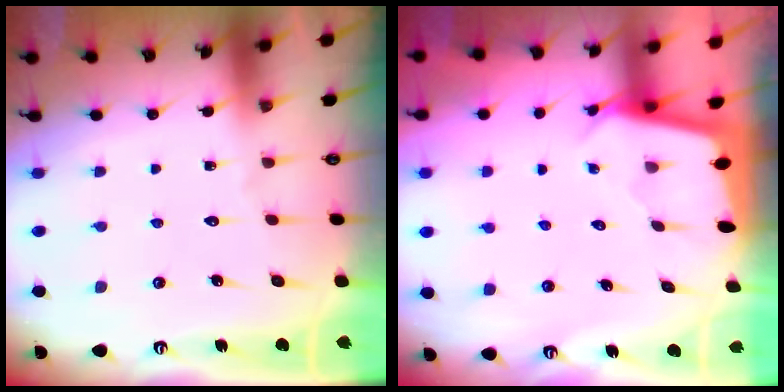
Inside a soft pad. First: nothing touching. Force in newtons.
{"total": 2.4, "press": 2.4, "slide": 0.1}